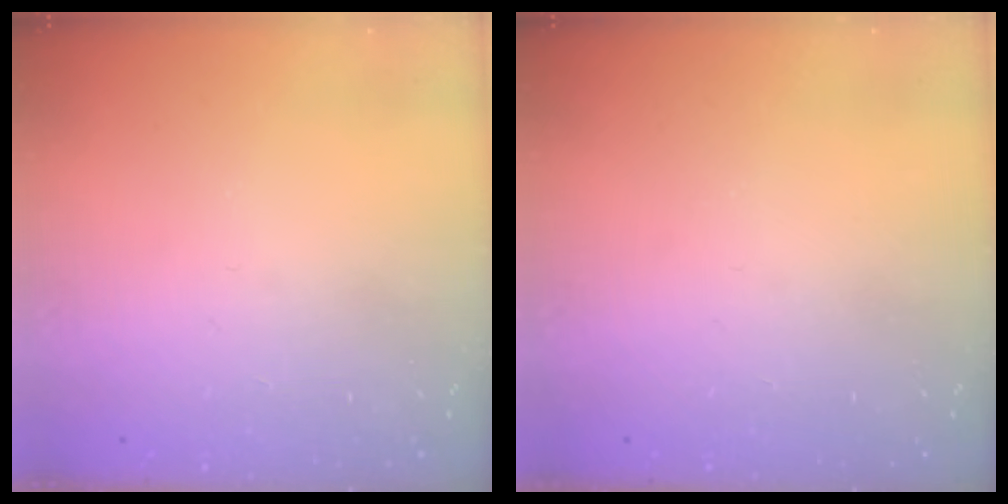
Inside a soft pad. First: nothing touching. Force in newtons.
{"total": 0.0}